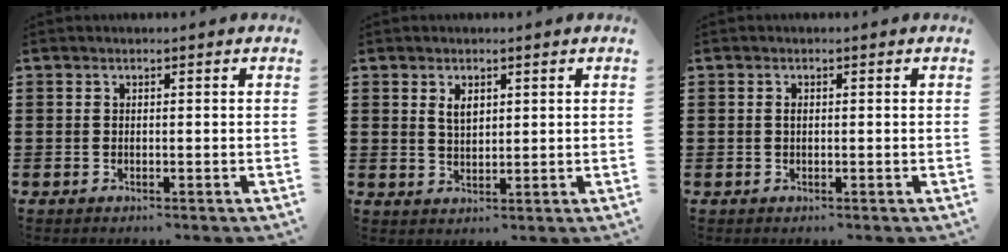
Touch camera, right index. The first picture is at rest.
{"total": 2.4, "force": [1.3, 1.3, 1.7], "torque": [-0.036, 0.003, 0.023]}
{"total": 0.7, "force": [0.0, 0.3, 0.6], "torque": [-0.013, -0.001, 0.001]}